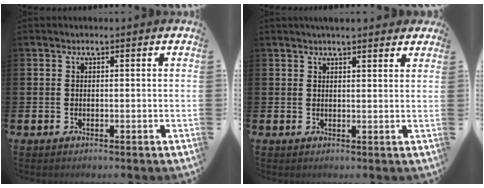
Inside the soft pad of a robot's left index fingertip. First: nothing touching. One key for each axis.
{"total": 2.7, "fx": 2.6, "fy": 0.4, "fz": 0.7, "tx": -0.007, "ty": -0.008, "tz": 0.044}